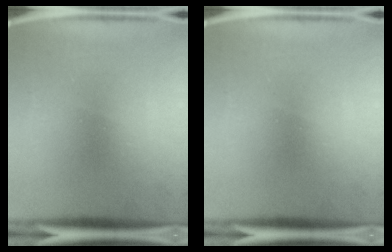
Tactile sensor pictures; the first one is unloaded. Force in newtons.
{"total": 0.0}